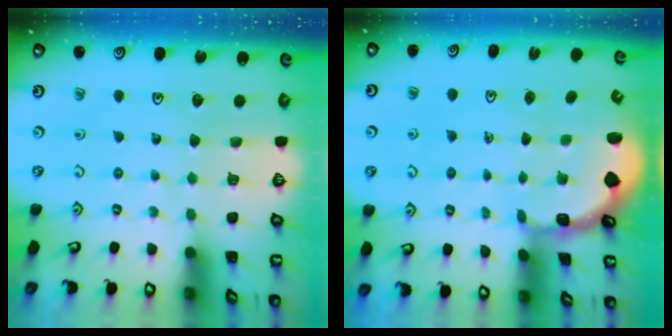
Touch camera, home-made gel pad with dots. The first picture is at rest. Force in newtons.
{"total": 1.2, "press": 1.1, "slide": 0.4}